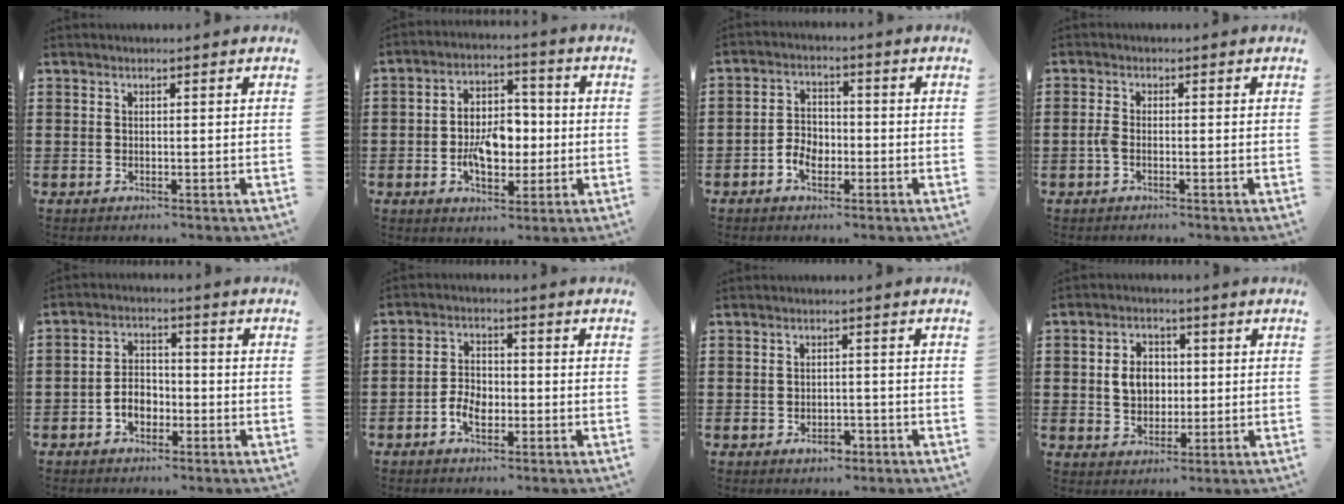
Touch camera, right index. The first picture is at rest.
{"total": 7.3, "force": [-1.2, 4.7, 5.4], "torque": [-0.098, 0.003, -0.028]}
{"total": 3.8, "force": [-2.0, 2.6, 2.1], "torque": [-0.051, 0.000, -0.040]}
{"total": 1.4, "force": [-0.6, 0.6, 1.1], "torque": [-0.029, -0.002, -0.013]}
{"total": 4.1, "force": [-1.8, 2.7, 2.6], "torque": [-0.052, 0.004, -0.034]}
{"total": 4.1, "force": [-1.8, 2.5, 2.7], "torque": [-0.059, 0.000, -0.036]}
{"total": 3.0, "force": [-1.4, 1.8, 1.9], "torque": [-0.043, -0.002, -0.028]}
{"total": 5.3, "force": [0.2, 4.2, 3.2], "torque": [-0.072, 0.009, -0.003]}